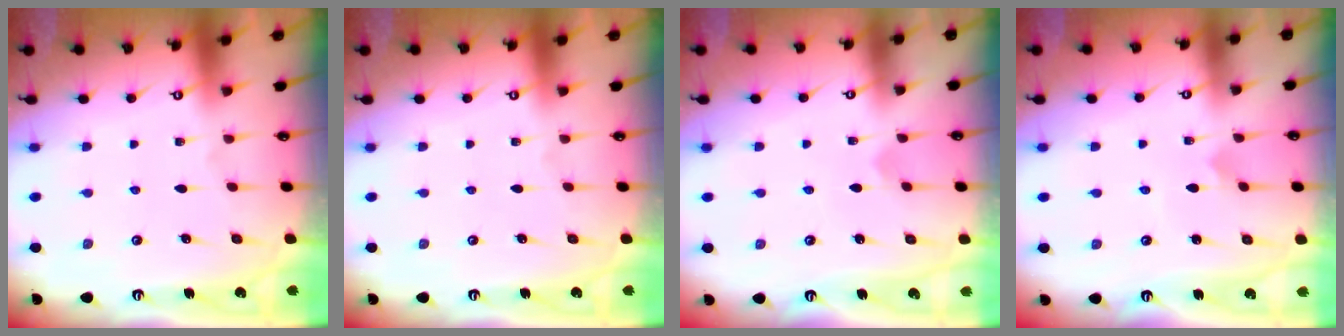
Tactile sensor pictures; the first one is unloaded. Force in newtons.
{"total": 0.0}
{"total": 2.5, "press": 2.5, "slide": 0.1}
{"total": 2.7, "press": 2.7, "slide": 0.1}